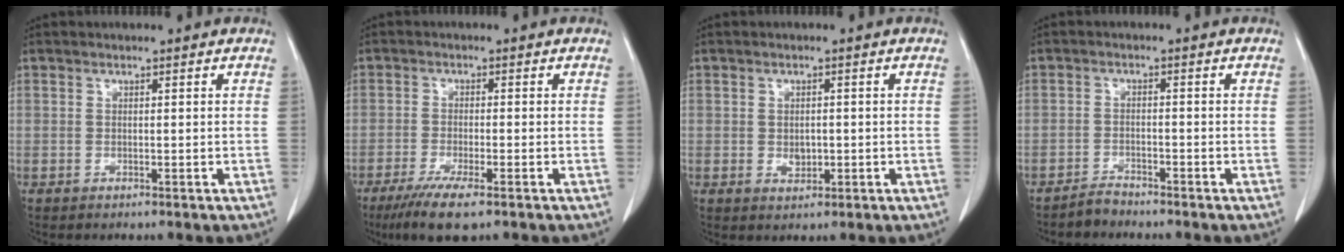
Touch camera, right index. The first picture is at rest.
{"total": 7.0, "force": [-4.6, 0.6, 5.3], "torque": [-0.092, -0.019, -0.075]}
{"total": 2.2, "force": [-0.2, 1.5, 1.5], "torque": [-0.024, 0.000, 0.002]}
{"total": 2.1, "force": [-2.0, 0.2, 0.0], "torque": [0.001, -0.005, -0.037]}